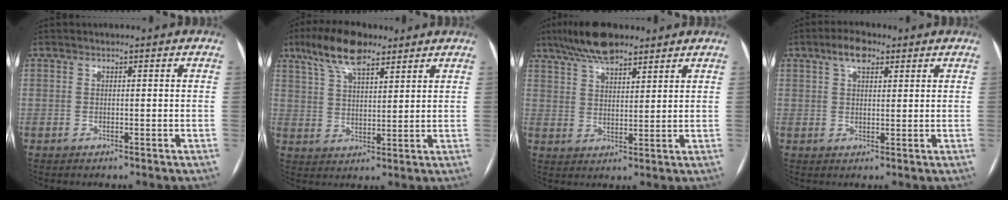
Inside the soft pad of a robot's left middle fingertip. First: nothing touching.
{"total": 9.8, "force": [6.8, 3.1, 6.3], "torque": [-0.124, 0.022, 0.123]}
{"total": 8.7, "force": [6.8, 2.6, 4.8], "torque": [-0.090, 0.017, 0.121]}
{"total": 4.6, "force": [2.6, 2.0, 3.1], "torque": [-0.060, 0.017, 0.046]}